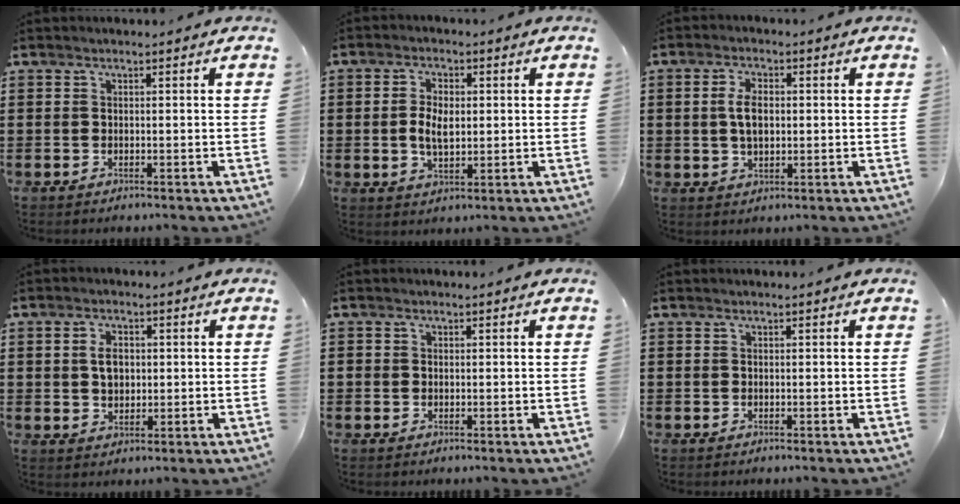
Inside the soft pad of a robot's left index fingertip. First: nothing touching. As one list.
[{"total": 5.0, "force": [0.2, 2.8, 4.1], "torque": [-0.081, 0.004, -0.002]}, {"total": 4.7, "force": [0.4, 2.5, 3.9], "torque": [-0.094, 0.005, 0.002]}, {"total": 3.7, "force": [0.5, 2.4, 2.7], "torque": [-0.050, 0.008, 0.006]}, {"total": 0.7, "force": [-0.2, 0.7, 0.2], "torque": [-0.005, 0.003, -0.004]}, {"total": 0.0}]